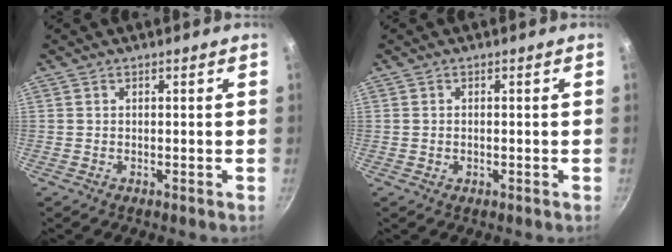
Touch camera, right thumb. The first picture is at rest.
{"total": 0.6, "force": [-0.1, 0.4, 0.4], "torque": [-0.007, 0.002, -0.002]}